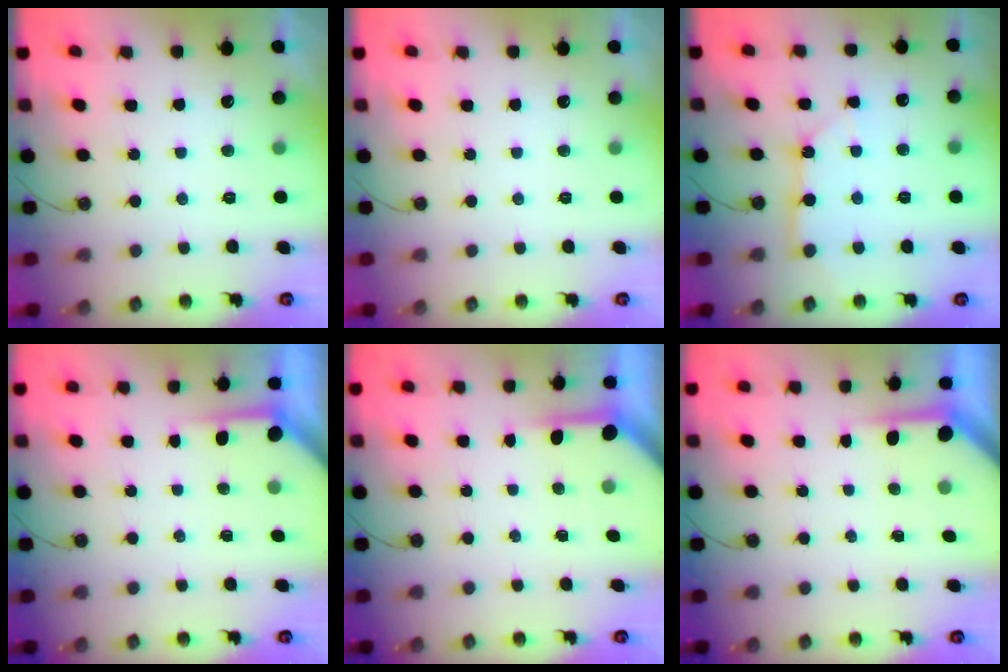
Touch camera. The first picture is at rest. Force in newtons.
{"total": 0.0}
{"total": 7.4, "press": 7.4, "slide": 0.7}
{"total": 3.5, "press": 3.5, "slide": 0.3}
{"total": 3.8, "press": 3.8, "slide": 0.4}
{"total": 3.9, "press": 3.9, "slide": 0.4}